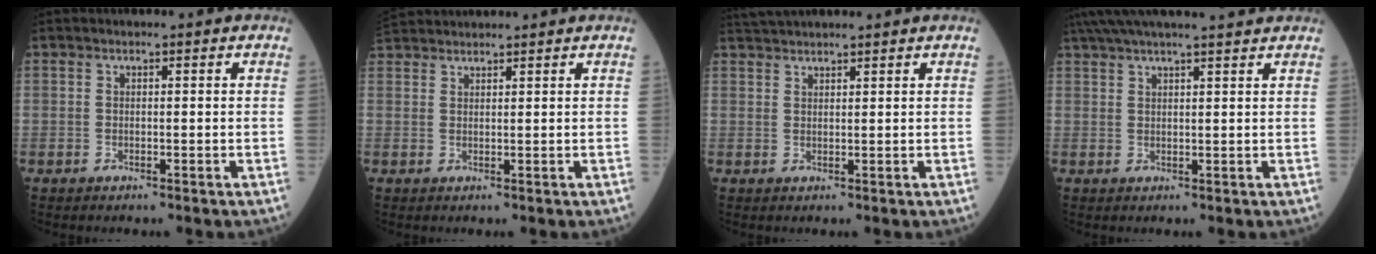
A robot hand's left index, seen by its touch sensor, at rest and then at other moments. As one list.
[{"total": 4.5, "force": [4.4, 0.0, 0.9], "torque": [-0.022, 0.037, 0.081]}, {"total": 3.8, "force": [3.6, -0.3, 1.2], "torque": [-0.021, 0.034, 0.068]}, {"total": 11.9, "force": [10.5, -0.1, 5.7], "torque": [-0.101, 0.036, 0.149]}]